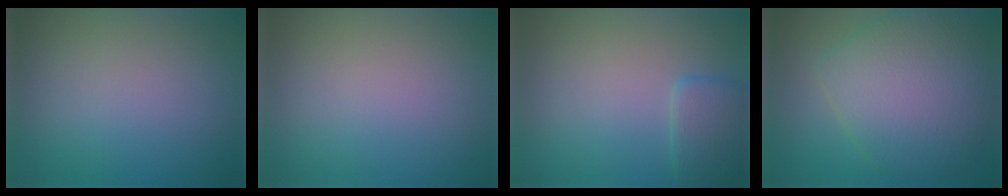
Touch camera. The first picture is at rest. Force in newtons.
{"total": 0.0}
{"total": 2.3, "press": 2.3, "slide": 0.2}
{"total": 8.5, "press": 8.5, "slide": 0.2}